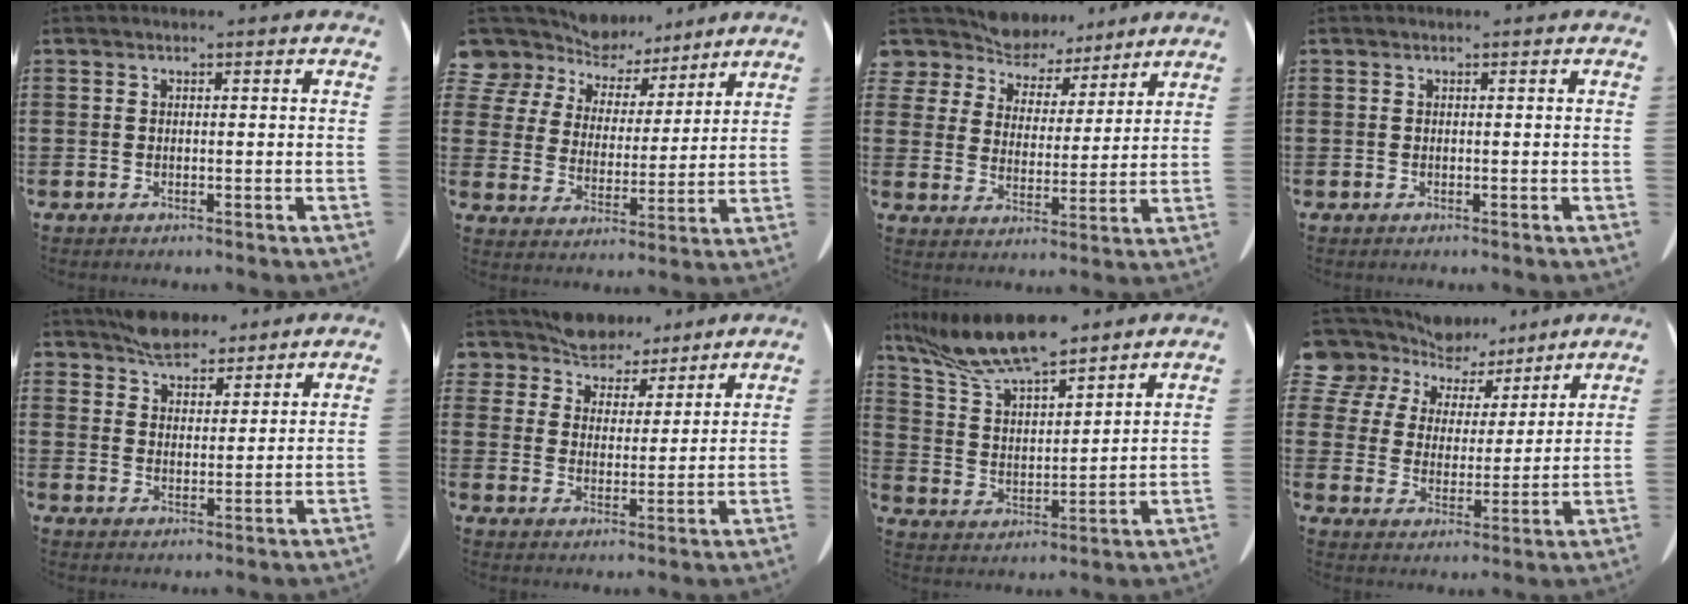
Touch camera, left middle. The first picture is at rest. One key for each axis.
{"total": 8.5, "fx": 7.6, "fy": 3.8, "fz": 0.5, "tx": -0.051, "ty": -0.045, "tz": 0.142}
{"total": 7.9, "fx": 7.4, "fy": 2.7, "fz": 0.2, "tx": -0.047, "ty": -0.043, "tz": 0.140}
{"total": 0.0}
{"total": 5.8, "fx": 5.3, "fy": 2.2, "fz": 1.1, "tx": -0.039, "ty": -0.008, "tz": 0.103}
{"total": 7.0, "fx": 6.6, "fy": 2.2, "fz": 0.0, "tx": -0.038, "ty": -0.037, "tz": 0.123}
{"total": 10.7, "fx": 9.0, "fy": 1.9, "fz": 5.5, "tx": -0.135, "ty": -0.034, "tz": 0.160}
{"total": 8.1, "fx": 6.9, "fy": 4.2, "fz": 0.4, "tx": -0.050, "ty": -0.039, "tz": 0.130}